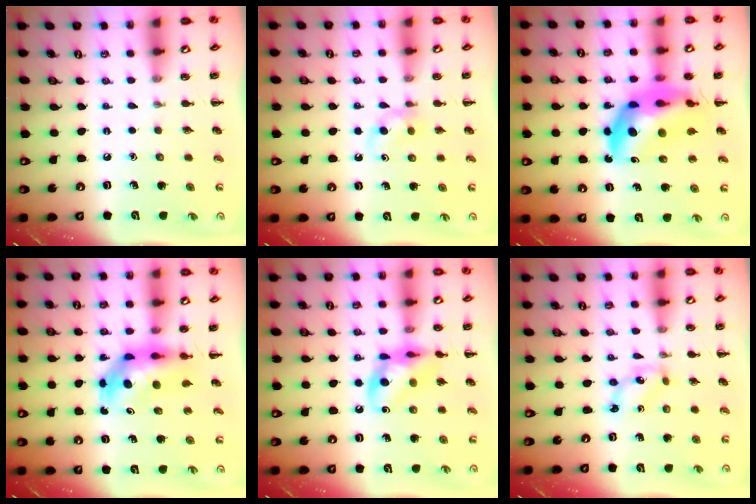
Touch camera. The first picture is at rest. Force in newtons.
{"total": 2.5, "press": 2.3, "slide": 1.0}
{"total": 17.0, "press": 16.4, "slide": 4.7}
{"total": 6.4, "press": 6.2, "slide": 1.5}
{"total": 12.3, "press": 12.1, "slide": 2.2}
{"total": 3.3, "press": 3.2, "slide": 0.8}